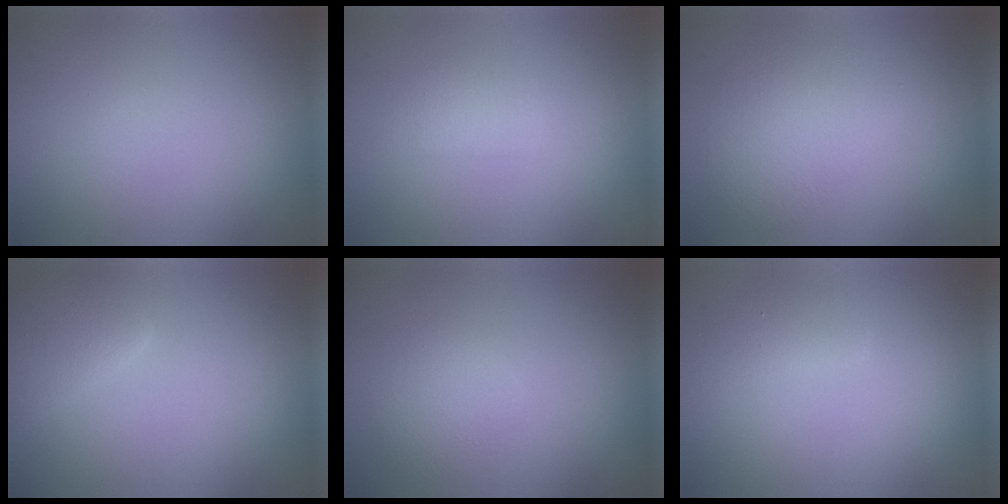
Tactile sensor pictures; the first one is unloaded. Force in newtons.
{"total": 1.6, "press": 1.6, "slide": 0.0}
{"total": 3.7, "press": 3.7, "slide": 0.1}
{"total": 2.9, "press": 2.9, "slide": 0.2}
{"total": 2.0, "press": 1.9, "slide": 0.1}
{"total": 1.5, "press": 1.5, "slide": 0.1}